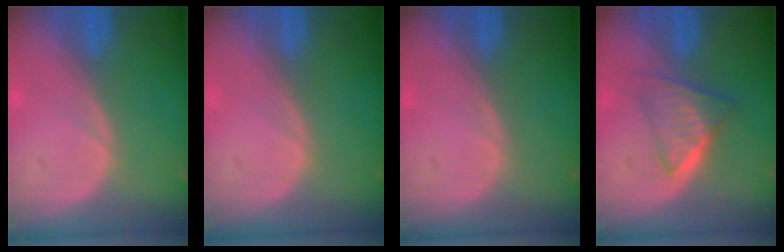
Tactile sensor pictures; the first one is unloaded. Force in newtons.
{"total": 0.0}
{"total": 0.0}
{"total": 6.3, "press": 5.4, "slide": 3.2}